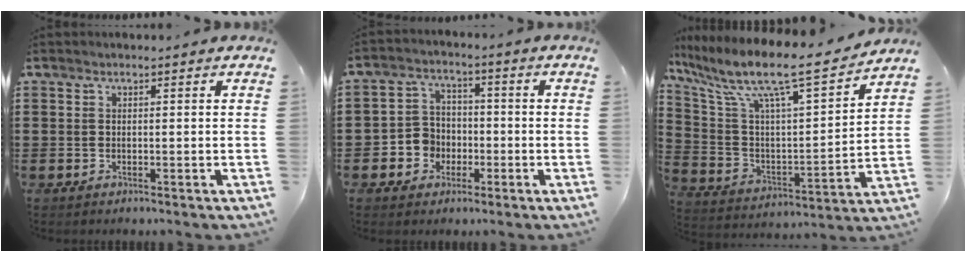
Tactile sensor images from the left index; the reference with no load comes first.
{"total": 5.1, "force": [-1.7, 4.6, 1.3], "torque": [-0.045, 0.012, -0.034]}
{"total": 10.6, "force": [8.2, 1.1, 6.7], "torque": [-0.163, -0.060, 0.128]}